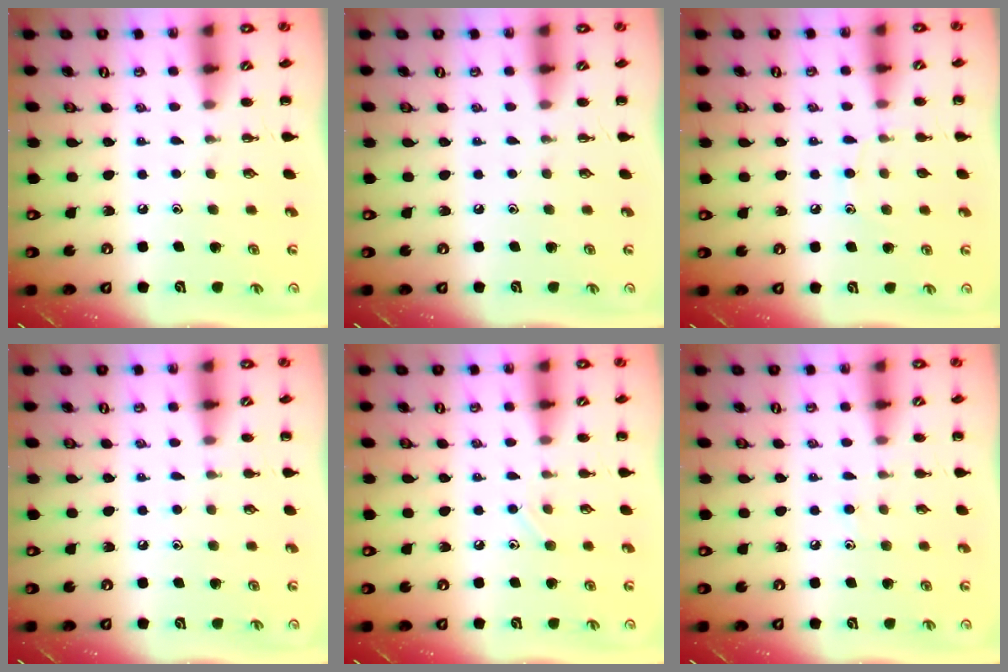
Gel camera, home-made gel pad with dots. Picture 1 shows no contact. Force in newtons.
{"total": 0.0}
{"total": 6.9, "press": 6.5, "slide": 2.3}
{"total": 5.1, "press": 4.8, "slide": 1.8}
{"total": 5.1, "press": 4.8, "slide": 1.8}
{"total": 6.0, "press": 5.7, "slide": 2.0}